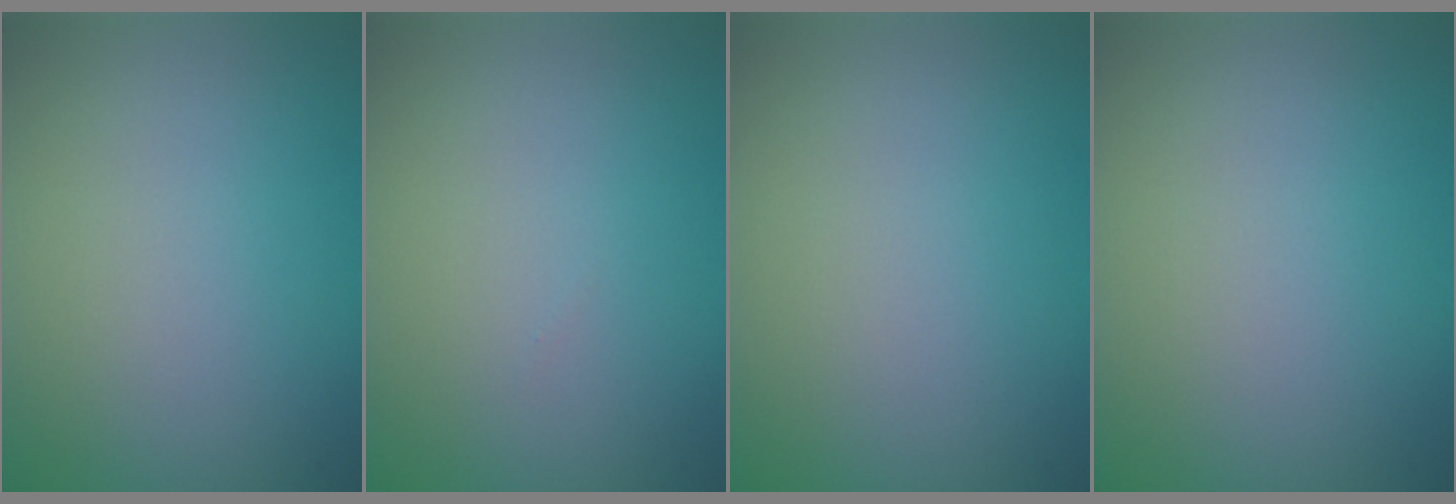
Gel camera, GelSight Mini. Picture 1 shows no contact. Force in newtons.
{"total": 0.0}
{"total": 0.0}
{"total": 0.0}